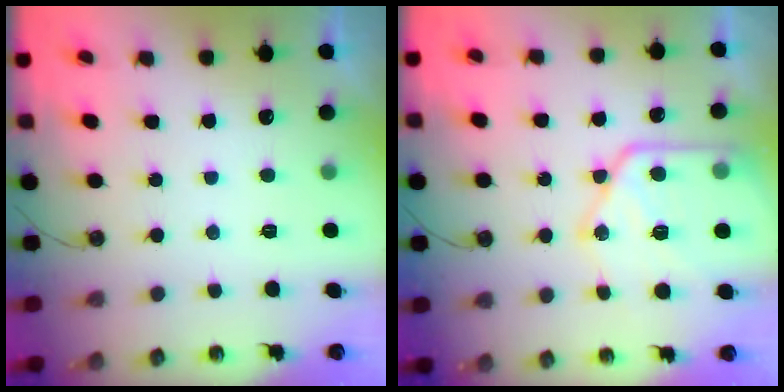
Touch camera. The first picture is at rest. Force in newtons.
{"total": 18.7, "press": 18.6, "slide": 1.7}